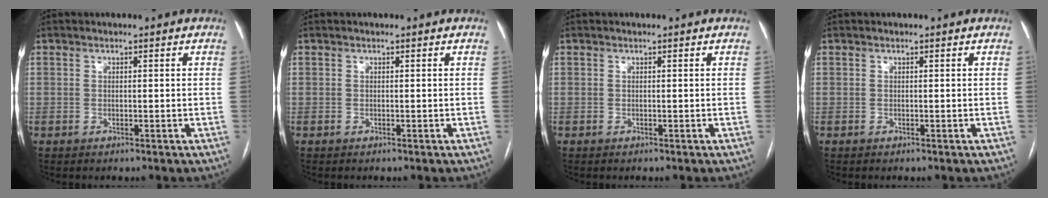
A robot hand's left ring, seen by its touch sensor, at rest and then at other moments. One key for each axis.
{"total": 0.0}
{"total": 0.0}
{"total": 0.0}